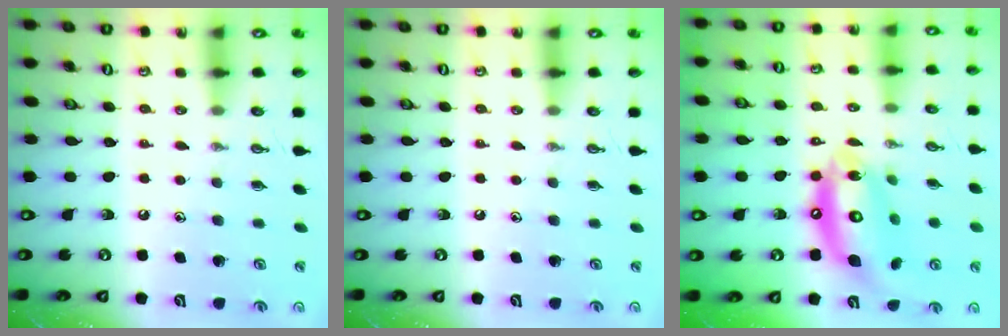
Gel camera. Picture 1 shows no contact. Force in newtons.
{"total": 0.0}
{"total": 16.7, "press": 16.6, "slide": 1.6}